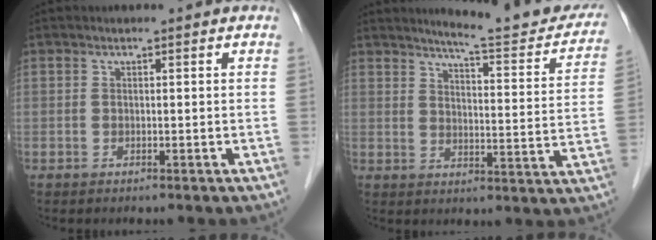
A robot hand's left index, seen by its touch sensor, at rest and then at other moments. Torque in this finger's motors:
{"motor_torque": [0.25, -0.52, 0.25, 0.06]}